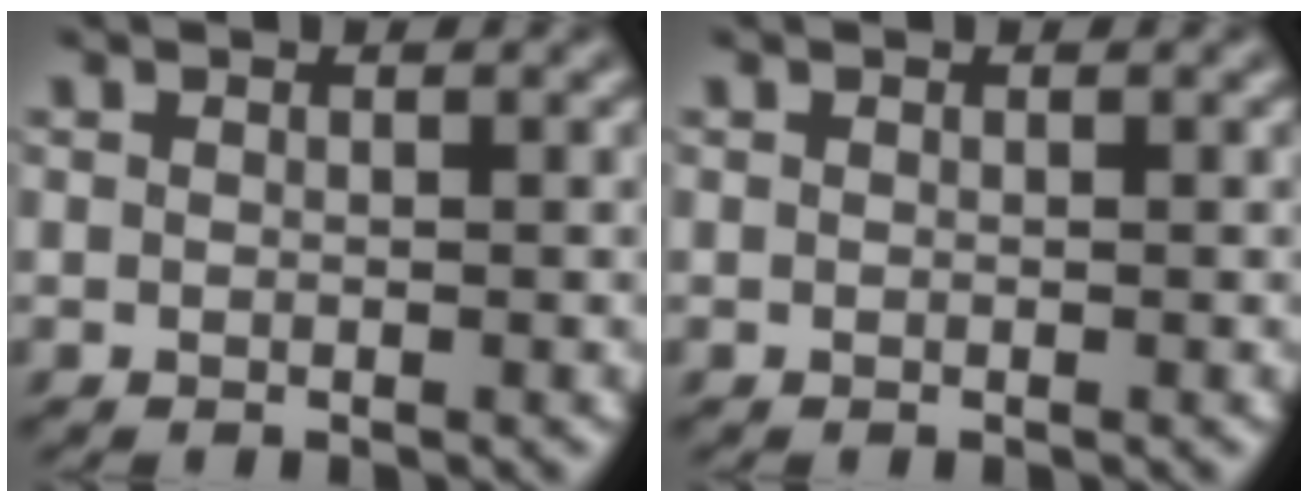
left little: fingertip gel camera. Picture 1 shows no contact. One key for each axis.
{"total": 0.0}